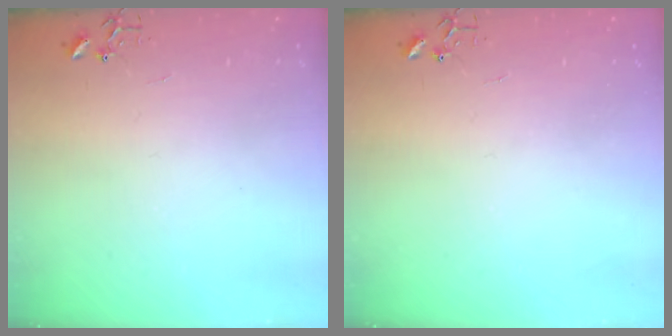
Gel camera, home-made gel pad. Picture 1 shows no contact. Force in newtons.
{"total": 0.0}